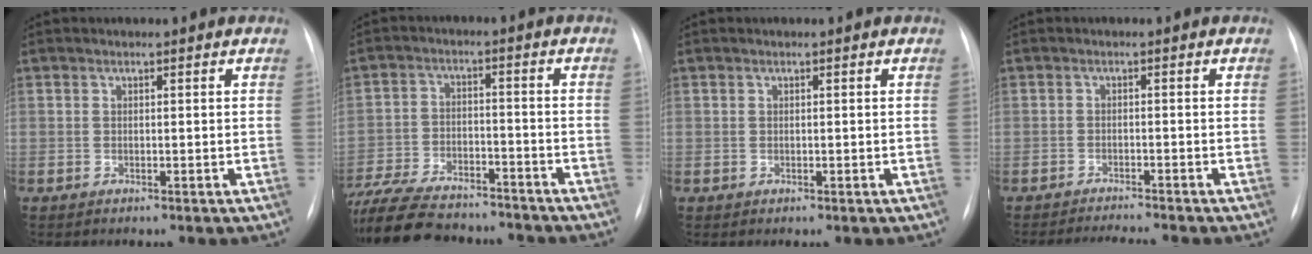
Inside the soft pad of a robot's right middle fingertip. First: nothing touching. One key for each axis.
{"total": 20.5, "fx": -17.5, "fy": 6.1, "fz": 8.7, "tx": -0.224, "ty": -0.023, "tz": -0.272}
{"total": 0.0}
{"total": 5.2, "fx": -4.9, "fy": -0.8, "fz": 1.6, "tx": -0.026, "ty": -0.013, "tz": -0.077}